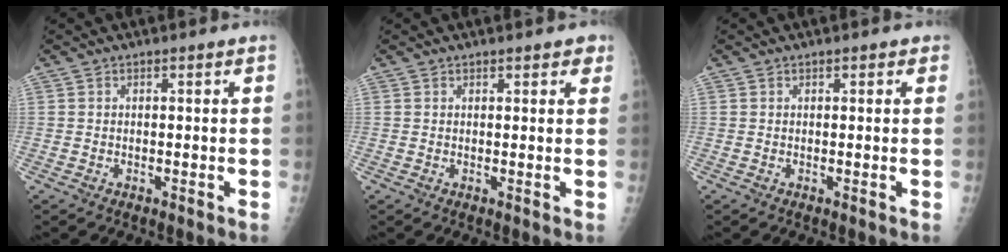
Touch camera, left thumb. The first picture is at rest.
{"total": 2.6, "force": [1.8, 1.1, 1.5], "torque": [-0.001, -0.005, 0.018]}
{"total": 1.0, "force": [0.6, 0.6, 0.6], "torque": [0.000, 0.000, 0.003]}